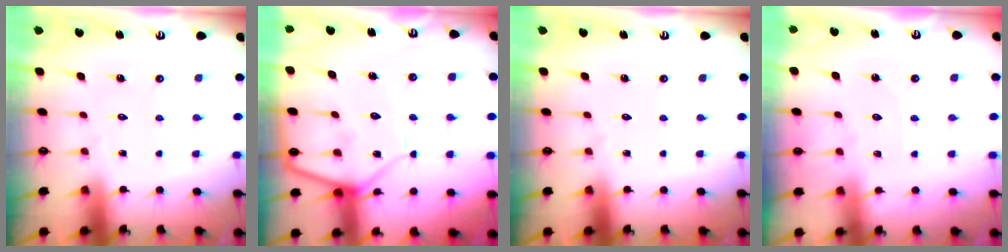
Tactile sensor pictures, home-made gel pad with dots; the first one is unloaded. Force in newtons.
{"total": 10.8, "press": 10.7, "slide": 0.9}
{"total": 0.0}
{"total": 2.7, "press": 2.7, "slide": 0.3}